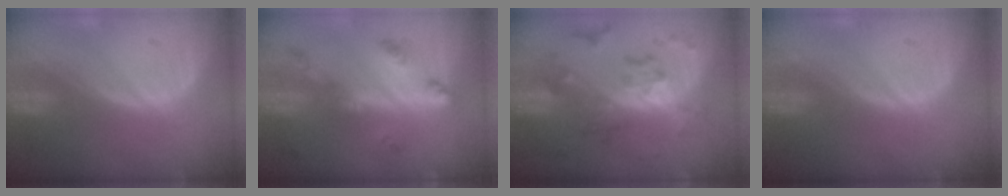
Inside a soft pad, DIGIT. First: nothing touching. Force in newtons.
{"total": 6.8, "press": 6.0, "slide": 3.2}
{"total": 8.3, "press": 8.3, "slide": 0.6}
{"total": 0.0}